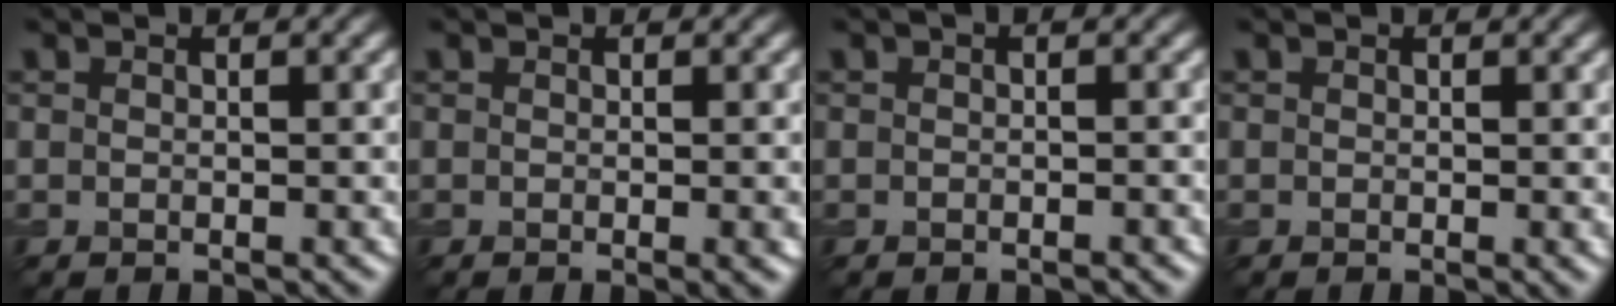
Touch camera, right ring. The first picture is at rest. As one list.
[{"total": 1.5, "force": [-0.3, 0.4, 1.4], "torque": [-0.015, -0.006, -0.005]}, {"total": 0.8, "force": [-0.4, 0.2, 0.6], "torque": [-0.009, -0.001, -0.007]}, {"total": 0.5, "force": [-0.1, 0.1, 0.5], "torque": [-0.005, -0.003, -0.002]}]